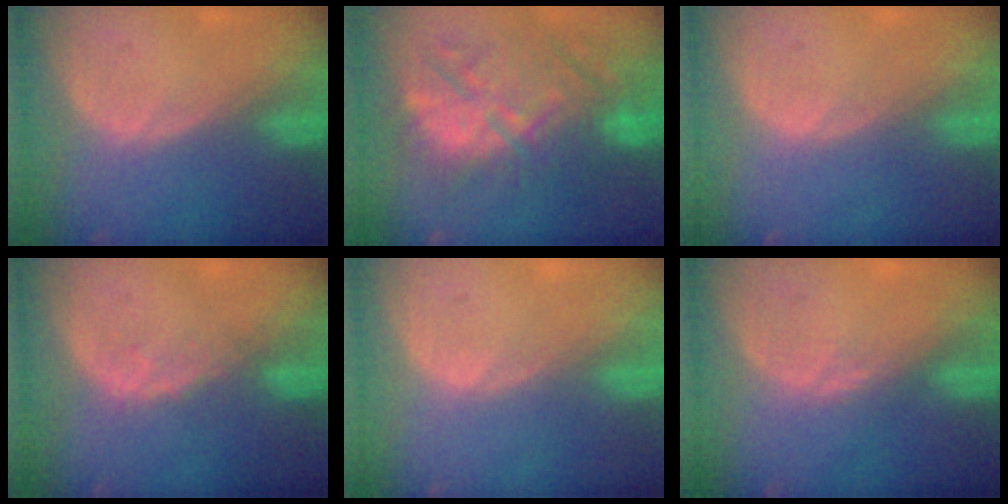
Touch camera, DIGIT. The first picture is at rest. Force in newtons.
{"total": 11.9, "press": 11.5, "slide": 3.0}
{"total": 0.0}
{"total": 1.9, "press": 1.9, "slide": 0.3}
{"total": 0.6, "press": 0.1, "slide": 0.6}
{"total": 0.5, "press": 0.5, "slide": 0.1}